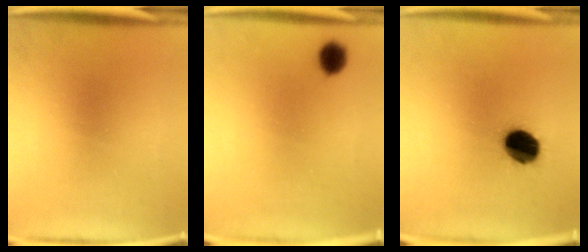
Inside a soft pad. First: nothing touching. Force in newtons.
{"total": 4.2}
{"total": 10.7}